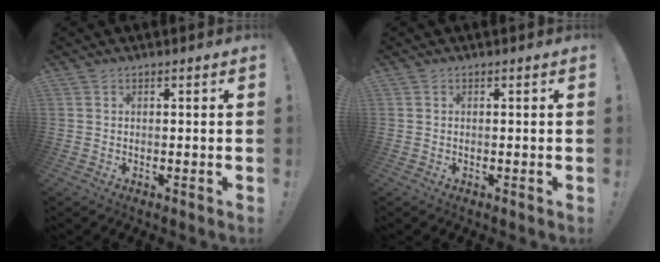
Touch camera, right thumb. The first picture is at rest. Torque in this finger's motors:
{"motor_torque": [-0.01, -0.17, 0.10, -0.11, -0.06]}